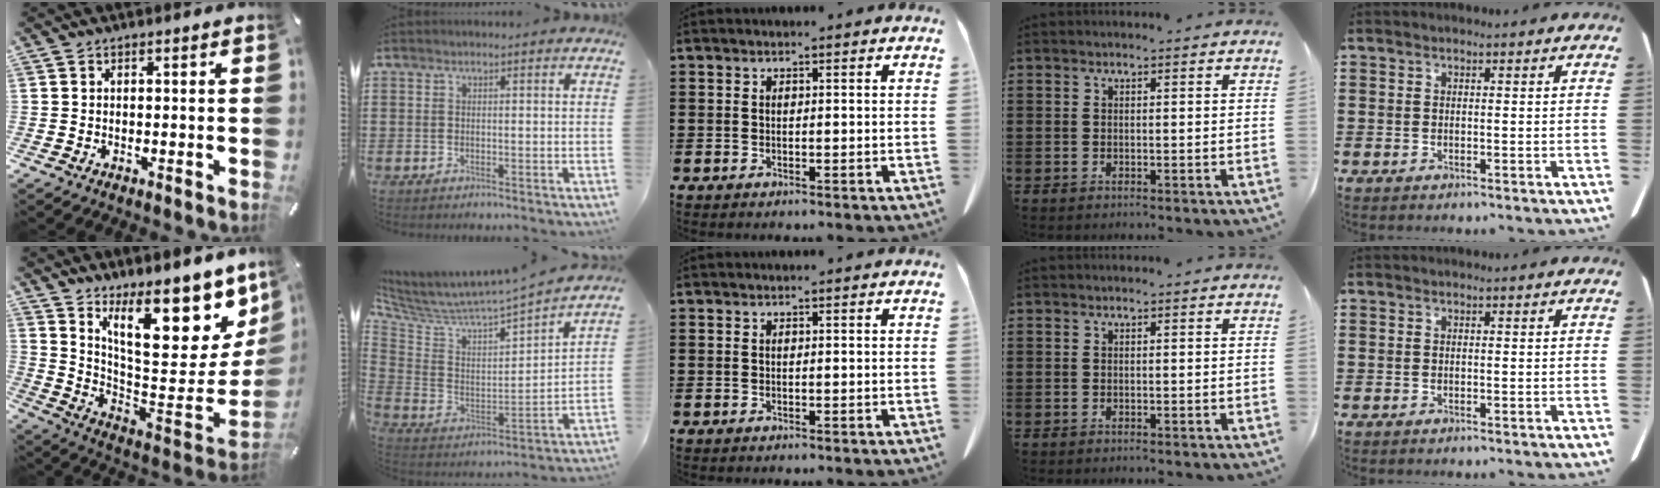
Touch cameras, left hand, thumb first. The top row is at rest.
{"thumb": {"total": 22.0, "force": [14.0, 8.5, 14.7], "torque": [-0.191, -0.114, 0.236]}, "index": {"total": 3.5, "force": [3.3, 0.6, 0.8], "torque": [-0.041, -0.049, 0.048]}}